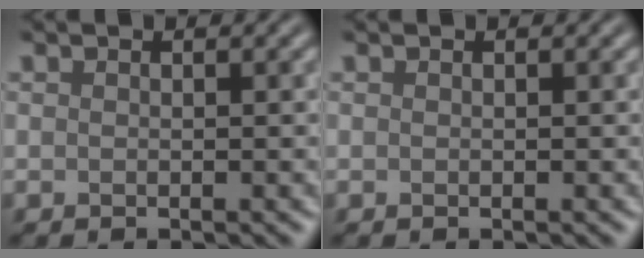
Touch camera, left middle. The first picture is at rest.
{"total": 0.0}